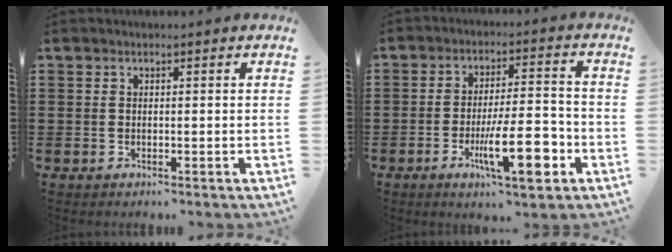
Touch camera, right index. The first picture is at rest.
{"total": 12.4, "force": [-4.4, 3.4, 11.0], "torque": [-0.185, -0.001, -0.071]}